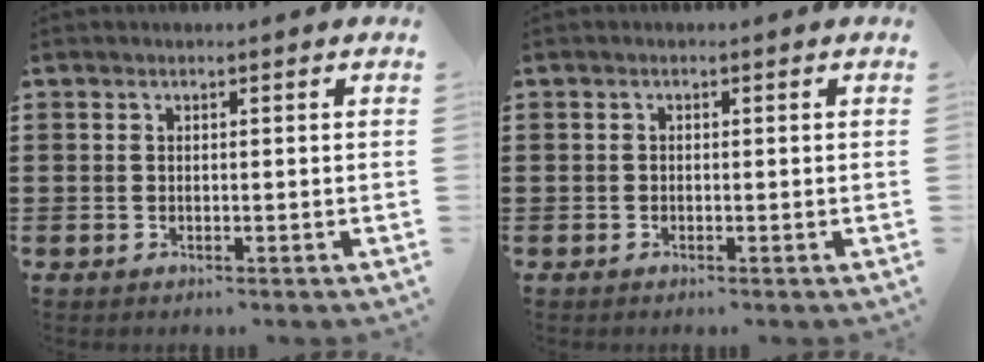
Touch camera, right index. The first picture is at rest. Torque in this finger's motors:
{"motor_torque": [0.22, 0.19, -0.01, -0.01]}